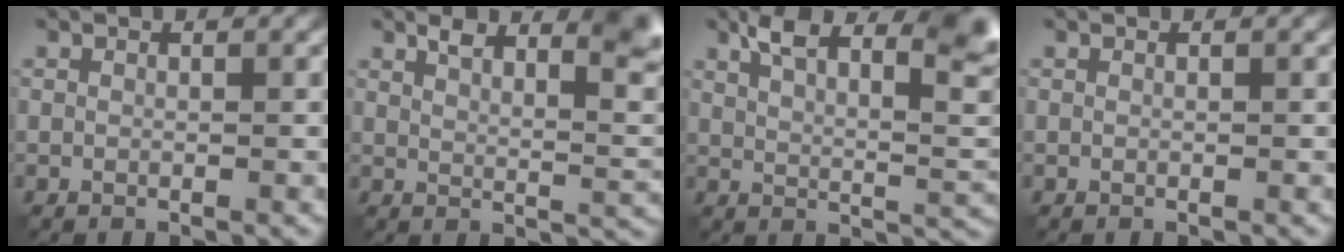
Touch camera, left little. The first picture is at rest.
{"total": 5.7, "force": [3.4, 1.6, 4.2], "torque": [-0.051, 0.004, 0.052]}
{"total": 8.8, "force": [4.9, 2.7, 6.8], "torque": [-0.101, 0.013, 0.081]}
{"total": 0.0}